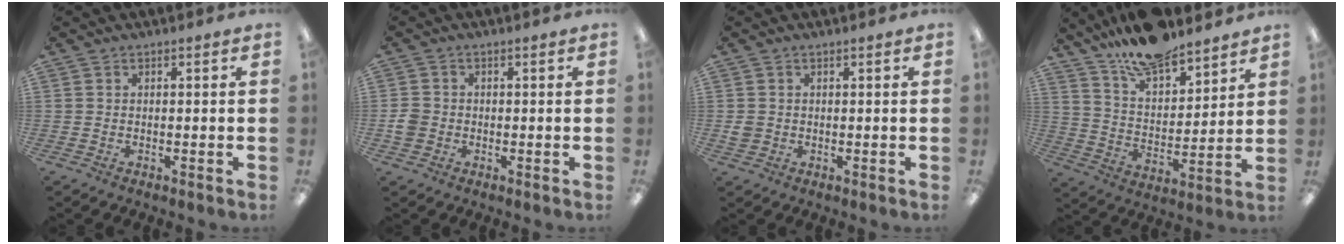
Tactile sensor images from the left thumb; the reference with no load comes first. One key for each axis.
{"total": 3.0, "fx": -0.6, "fy": 2.8, "fz": 1.1, "tx": -0.010, "ty": 0.001, "tz": -0.012}
{"total": 2.1, "fx": 0.2, "fy": 2.0, "fz": 0.6, "tx": -0.005, "ty": 0.001, "tz": 0.001}
{"total": 14.0, "fx": 12.4, "fy": 4.4, "fz": 4.8, "tx": -0.098, "ty": -0.080, "tz": 0.228}